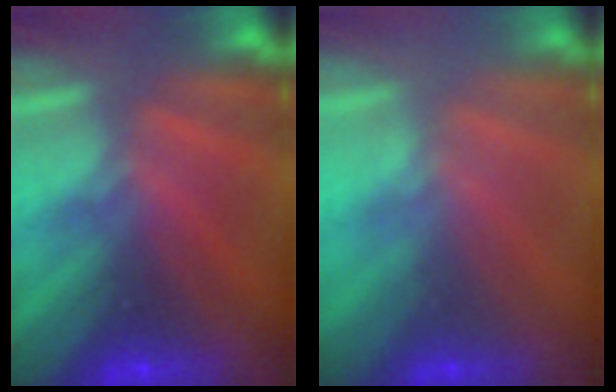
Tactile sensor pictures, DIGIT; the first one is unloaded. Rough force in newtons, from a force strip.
{"total": 2.2}